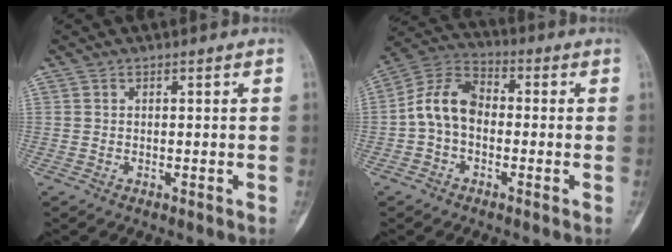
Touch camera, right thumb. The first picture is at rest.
{"total": 9.8, "force": [-1.0, 6.8, 7.0], "torque": [-0.120, 0.033, -0.036]}